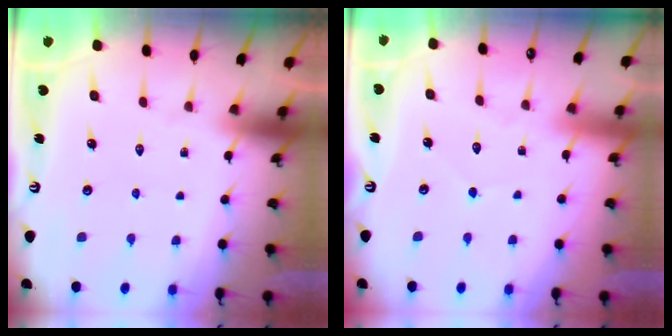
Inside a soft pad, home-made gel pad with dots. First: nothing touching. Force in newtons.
{"total": 2.8, "press": 2.8, "slide": 0.3}